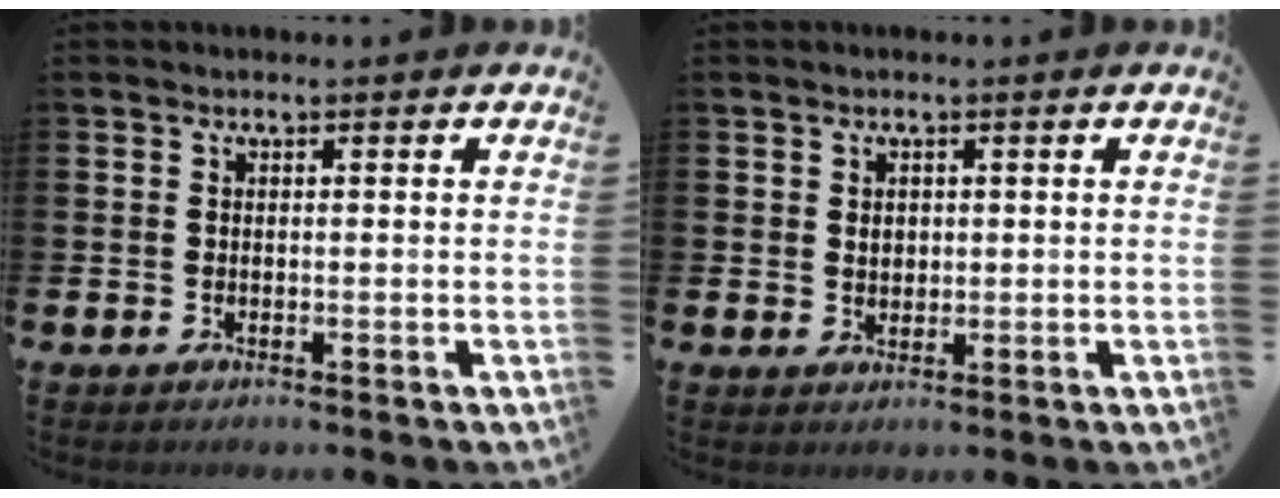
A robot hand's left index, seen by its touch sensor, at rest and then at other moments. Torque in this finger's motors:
{"motor_torque": [0.07, 0.02, 0.03, 0.02]}